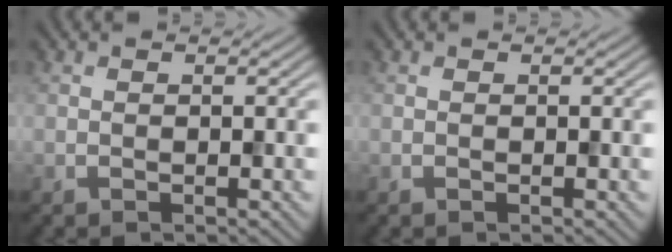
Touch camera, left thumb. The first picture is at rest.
{"total": 0.0}